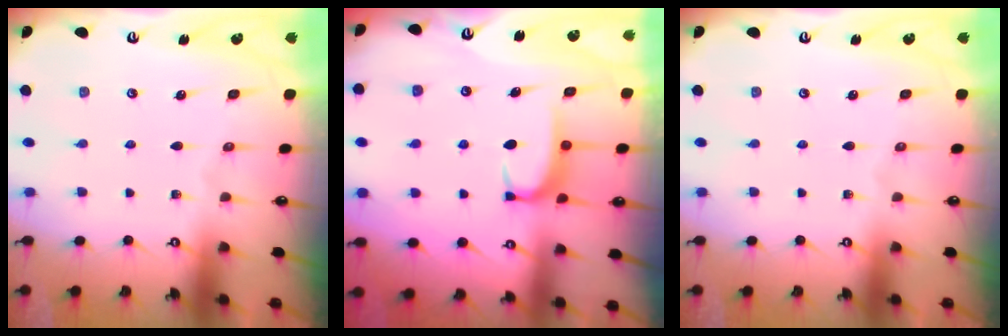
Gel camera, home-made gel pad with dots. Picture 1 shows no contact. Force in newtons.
{"total": 2.1, "press": 2.1, "slide": 0.1}
{"total": 0.0}